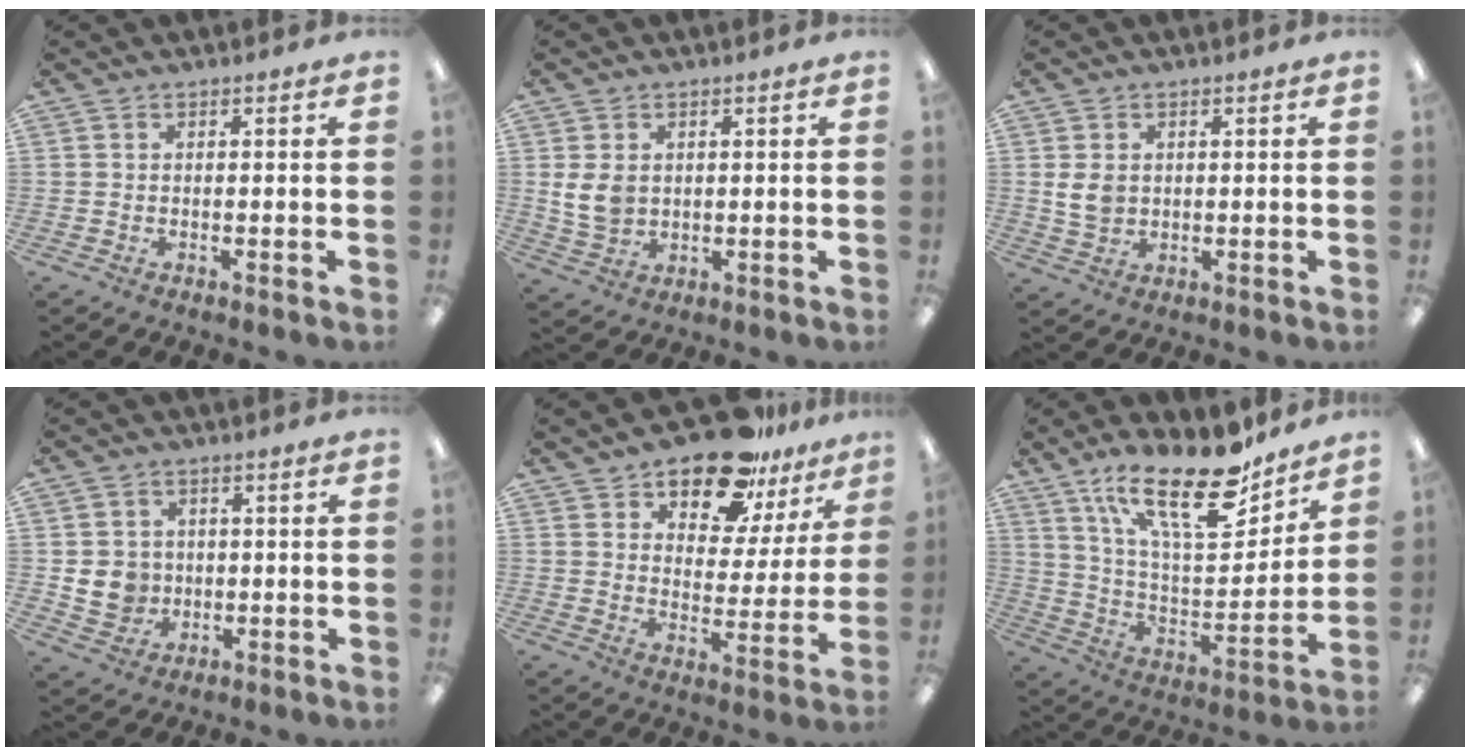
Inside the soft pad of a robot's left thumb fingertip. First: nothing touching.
{"total": 6.3, "force": [1.3, 4.9, 3.8], "torque": [-0.087, 0.001, 0.022]}
{"total": 4.9, "force": [0.8, 3.9, 2.9], "torque": [-0.064, -0.001, 0.012]}
{"total": 6.9, "force": [-0.2, 6.5, 2.2], "torque": [-0.048, 0.011, -0.001]}
{"total": 16.2, "force": [13.0, 7.1, 6.7], "torque": [-0.109, -0.083, 0.230]}
{"total": 23.0, "force": [15.5, 8.5, 14.7], "torque": [-0.238, -0.098, 0.266]}